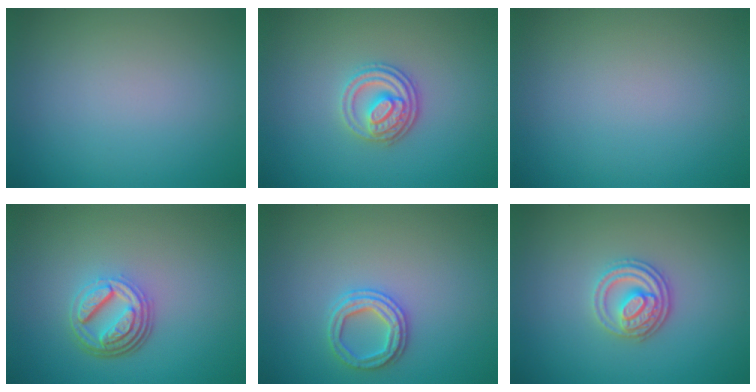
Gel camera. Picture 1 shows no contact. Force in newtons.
{"total": 3.3, "press": 2.9, "slide": 1.6}
{"total": 0.0}
{"total": 4.7, "press": 3.4, "slide": 3.2}
{"total": 2.4, "press": 2.4, "slide": 0.2}
{"total": 3.3, "press": 2.9, "slide": 1.6}